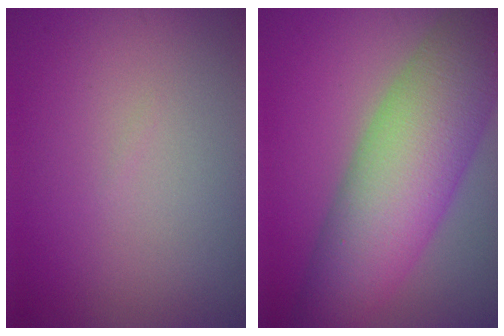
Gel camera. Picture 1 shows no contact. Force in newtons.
{"total": 11.2, "press": 11.2, "slide": 0.4}